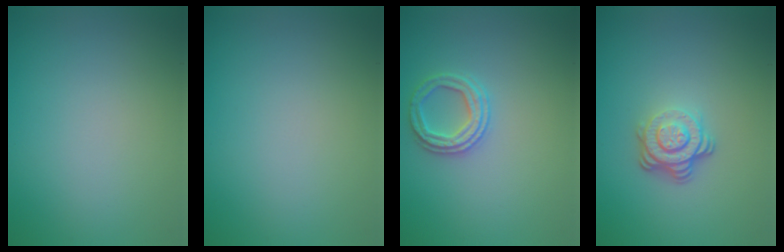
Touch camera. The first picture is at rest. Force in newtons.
{"total": 0.0}
{"total": 2.5, "press": 2.4, "slide": 0.6}
{"total": 3.9, "press": 2.7, "slide": 2.8}